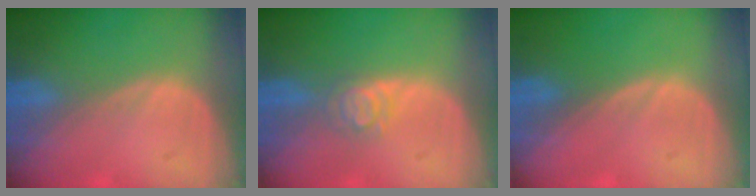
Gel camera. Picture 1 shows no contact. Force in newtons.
{"total": 2.9, "press": 2.9, "slide": 0.3}
{"total": 0.0}